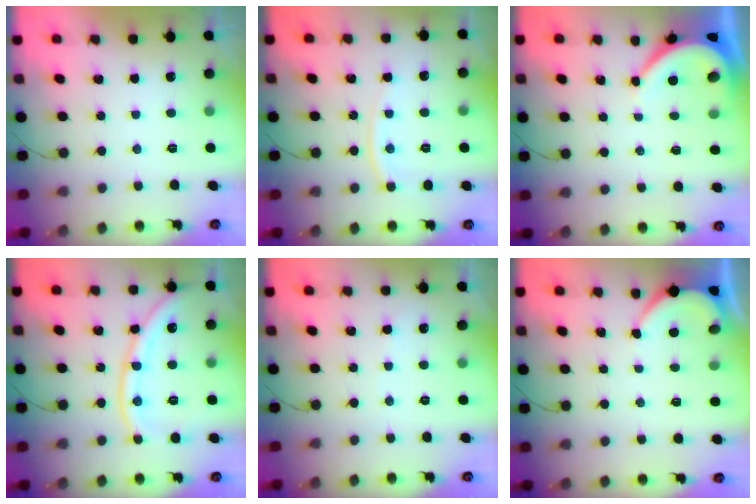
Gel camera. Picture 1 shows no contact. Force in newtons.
{"total": 7.0, "press": 7.0, "slide": 0.9}
{"total": 6.2, "press": 6.1, "slide": 0.7}
{"total": 13.0, "press": 12.9, "slide": 1.7}
{"total": 2.7, "press": 2.6, "slide": 0.4}
{"total": 2.6, "press": 2.6, "slide": 0.4}